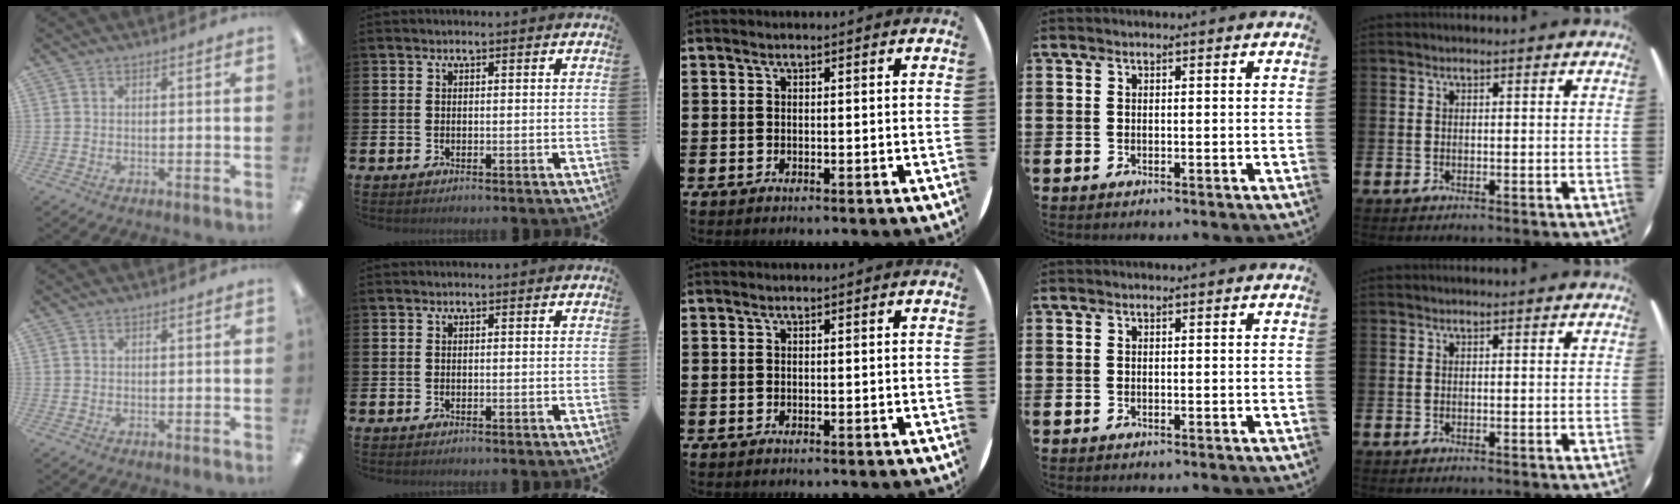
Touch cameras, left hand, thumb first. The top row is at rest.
{}